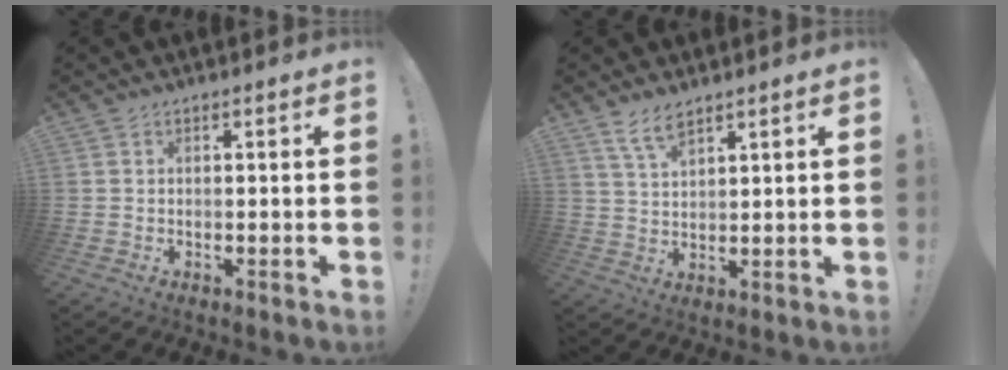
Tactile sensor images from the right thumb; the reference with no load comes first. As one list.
[{"total": 5.7, "force": [4.4, 1.6, 3.1], "torque": [-0.055, -0.024, 0.080]}]